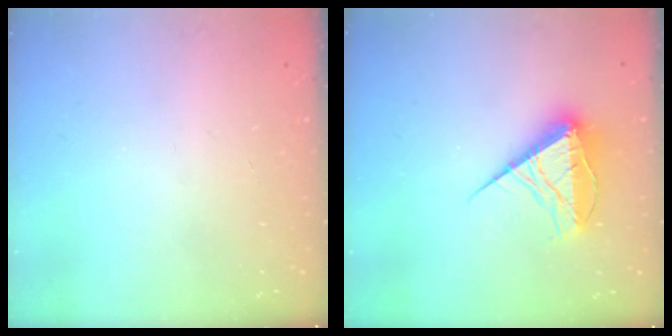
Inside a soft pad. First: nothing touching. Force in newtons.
{"total": 14.9, "press": 14.9, "slide": 0.5}